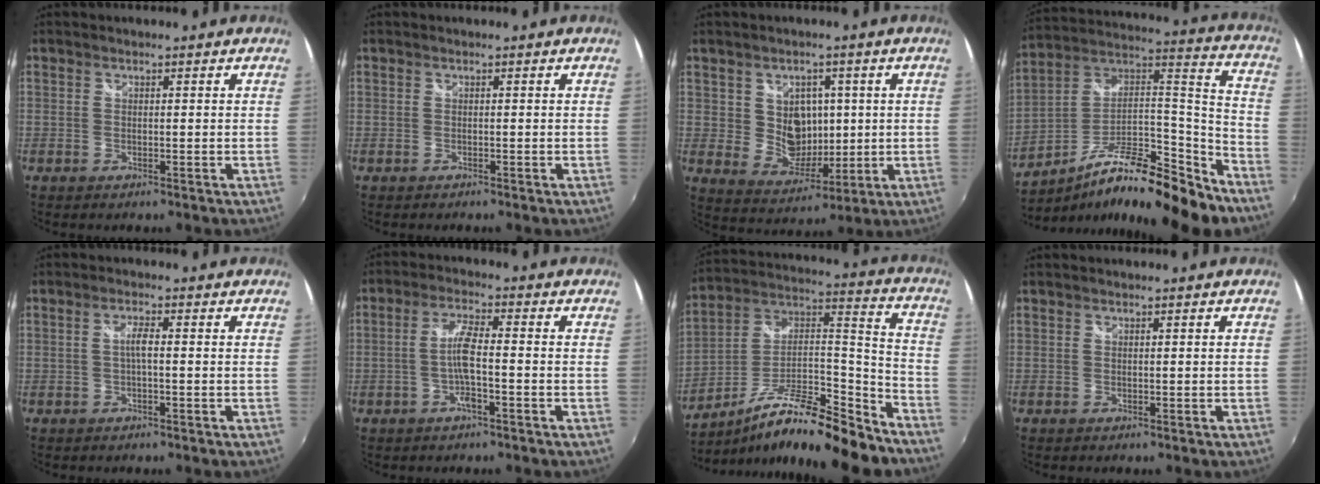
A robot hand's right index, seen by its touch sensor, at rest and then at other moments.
{"total": 0.7, "force": [-0.4, 0.5, -0.1], "torque": [-0.001, -0.001, -0.008]}
{"total": 8.3, "force": [1.2, 7.2, 3.9], "torque": [-0.070, 0.000, 0.039]}
{"total": 22.1, "force": [-14.7, 5.5, 15.6], "torque": [-0.246, 0.008, -0.255]}
{"total": 2.2, "force": [-0.2, 0.3, 2.2], "torque": [-0.043, 0.005, -0.005]}
{"total": 5.4, "force": [-1.9, 0.6, 5.0], "torque": [-0.099, 0.001, -0.036]}
{"total": 19.9, "force": [-14.6, 4.2, 12.9], "torque": [-0.210, 0.009, -0.250]}
{"total": 0.0}